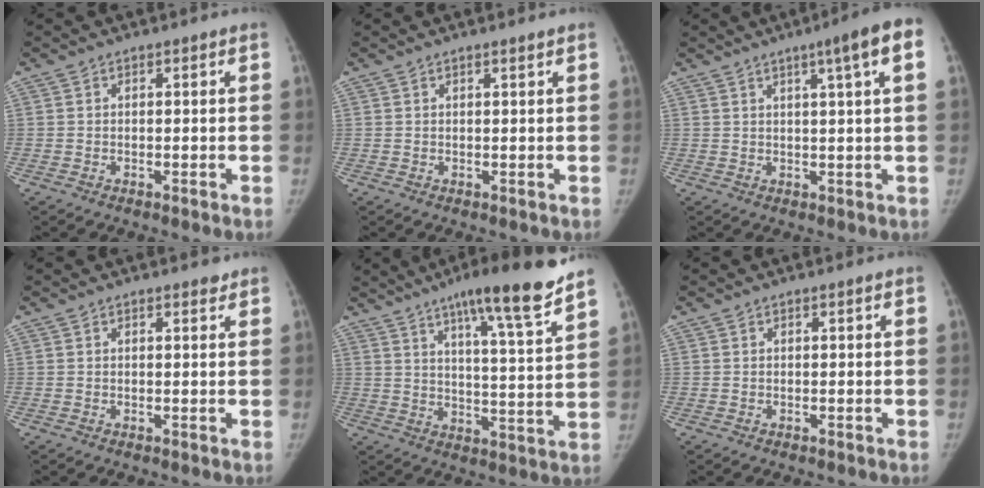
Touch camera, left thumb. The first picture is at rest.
{"total": 0.7, "force": [0.5, -0.1, 0.4], "torque": [-0.015, -0.005, 0.012]}
{"total": 7.7, "force": [3.2, -0.3, 7.1], "torque": [-0.100, 0.003, 0.041]}
{"total": 1.1, "force": [1.0, 0.4, 0.4], "torque": [-0.002, -0.007, 0.011]}
{"total": 17.0, "force": [12.1, 1.3, 11.9], "torque": [-0.162, -0.060, 0.176]}
{"total": 0.0}